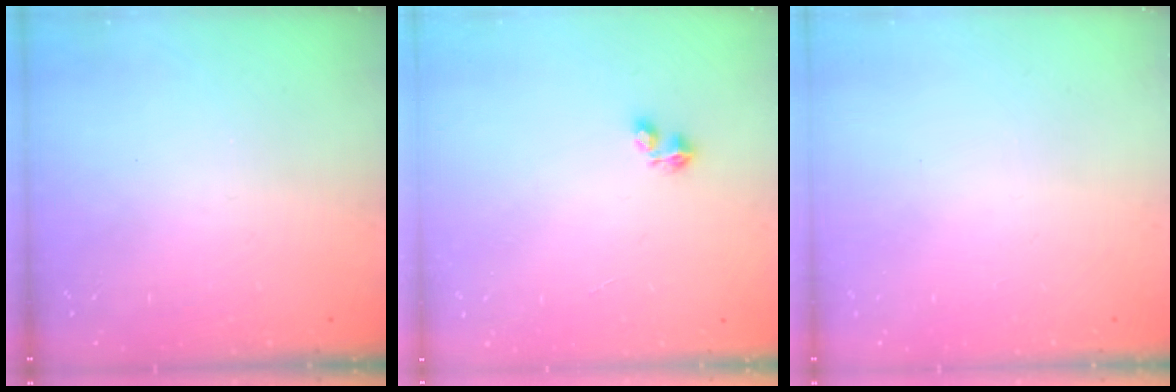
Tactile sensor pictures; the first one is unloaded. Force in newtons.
{"total": 2.4, "press": 2.3, "slide": 0.6}
{"total": 0.0}